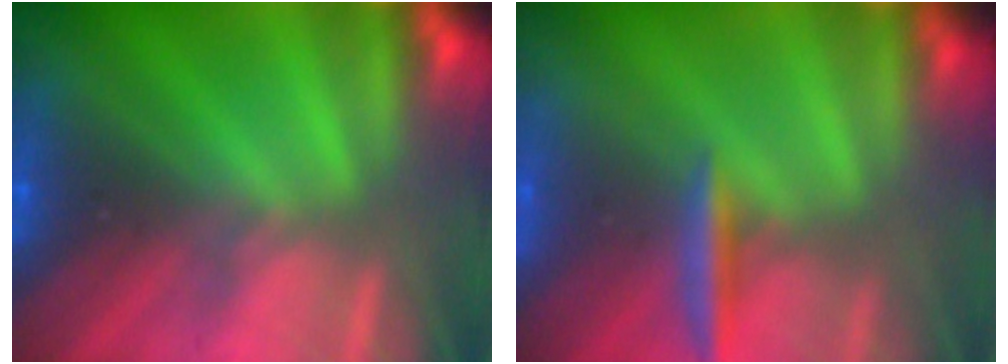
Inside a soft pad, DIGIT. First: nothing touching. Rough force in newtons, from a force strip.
{"total": 2.9}